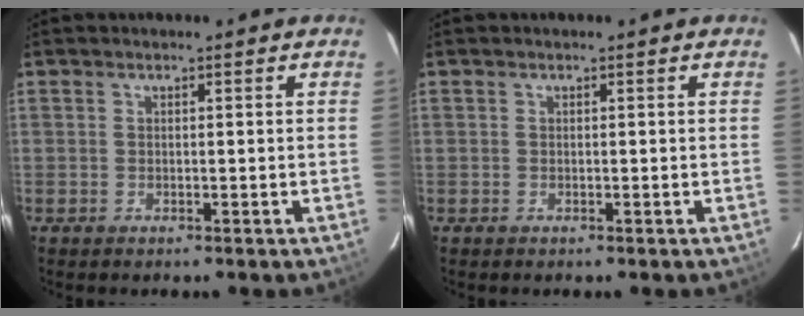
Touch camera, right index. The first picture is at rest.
{"total": 0.0}